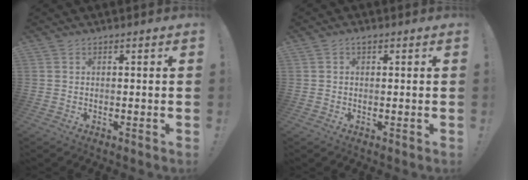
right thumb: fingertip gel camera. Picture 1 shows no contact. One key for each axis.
{"total": 1.0, "fx": 0.5, "fy": 0.5, "fz": 0.8, "tx": -0.013, "ty": 0.001, "tz": 0.008}